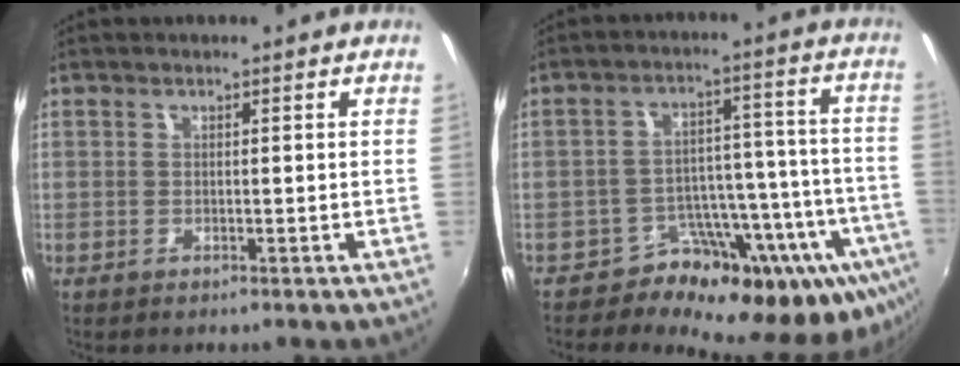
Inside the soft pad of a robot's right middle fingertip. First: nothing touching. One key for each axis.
{"total": 16.5, "fx": -10.9, "fy": 9.8, "fz": 7.5, "tx": -0.090, "ty": 0.019, "tz": -0.155}